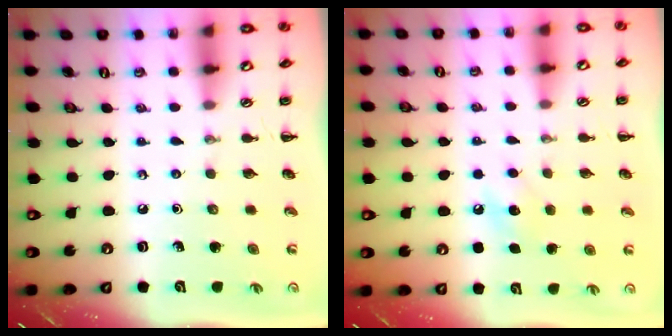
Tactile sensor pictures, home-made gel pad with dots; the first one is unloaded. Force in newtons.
{"total": 8.1, "press": 7.9, "slide": 1.8}